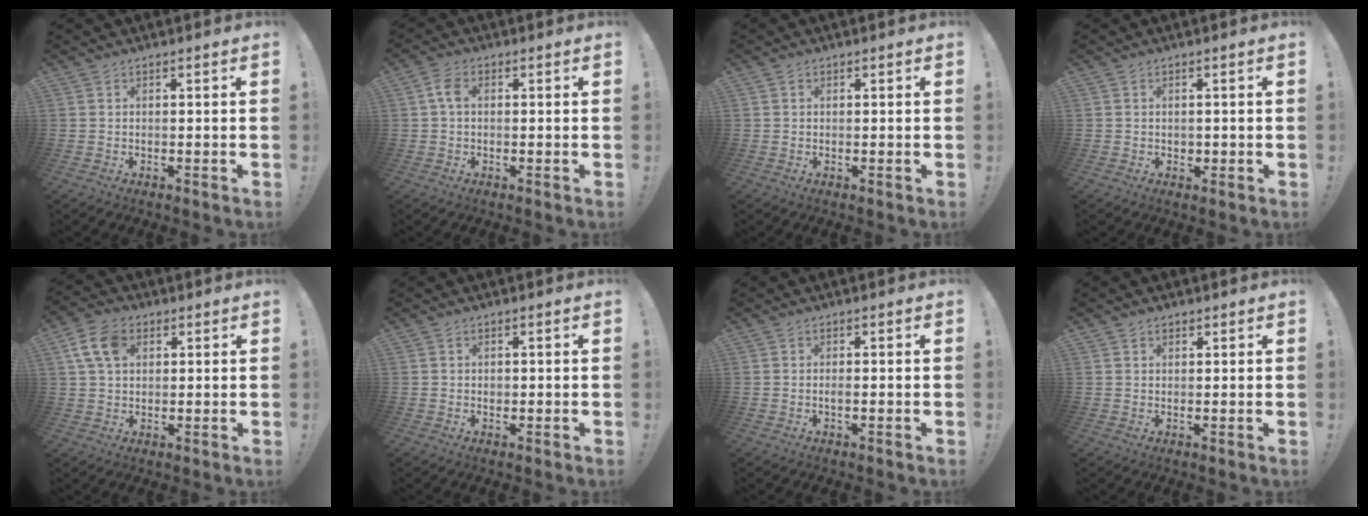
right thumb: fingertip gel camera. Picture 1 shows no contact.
{"total": 4.0, "force": [0.5, 2.5, 3.1], "torque": [-0.058, 0.012, 0.010]}
{"total": 0.5, "force": [0.2, 0.5, -0.1], "torque": [0.010, -0.001, 0.002]}
{"total": 1.2, "force": [0.2, 1.1, 0.3], "torque": [0.005, -0.002, 0.002]}
{"total": 9.9, "force": [3.3, 6.8, 6.4], "torque": [-0.115, 0.010, 0.066]}
{"total": 0.9, "force": [-0.1, 0.8, 0.2], "torque": [0.004, -0.002, -0.003]}
{"total": 0.9, "force": [-0.4, 0.1, 0.9], "torque": [-0.016, 0.000, -0.007]}
{"total": 1.2, "force": [0.8, 0.9, 0.3], "torque": [0.003, -0.005, 0.014]}